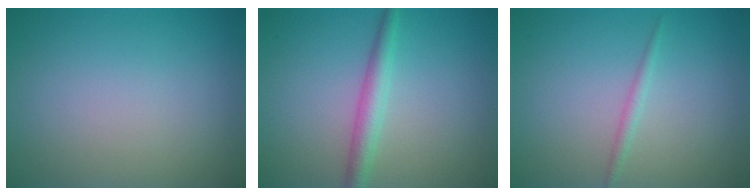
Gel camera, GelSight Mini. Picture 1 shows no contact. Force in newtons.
{"total": 2.6, "press": 2.6, "slide": 0.1}
{"total": 1.0, "press": 1.0, "slide": 0.1}